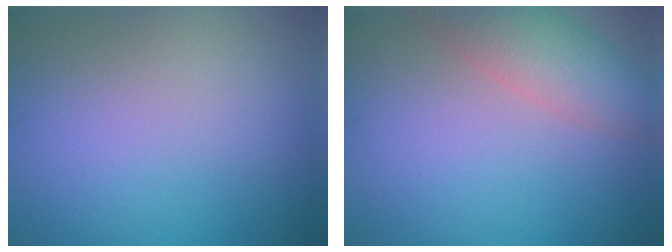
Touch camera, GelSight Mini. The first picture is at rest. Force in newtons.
{"total": 4.8, "press": 4.8, "slide": 0.5}